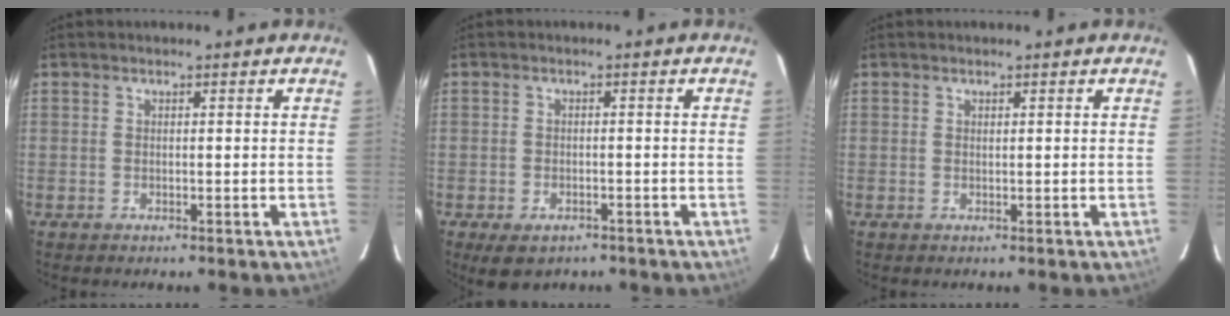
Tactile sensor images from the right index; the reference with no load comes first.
{"total": 5.0, "force": [-3.1, 2.9, 2.5], "torque": [-0.054, -0.014, -0.044]}
{"total": 0.0}